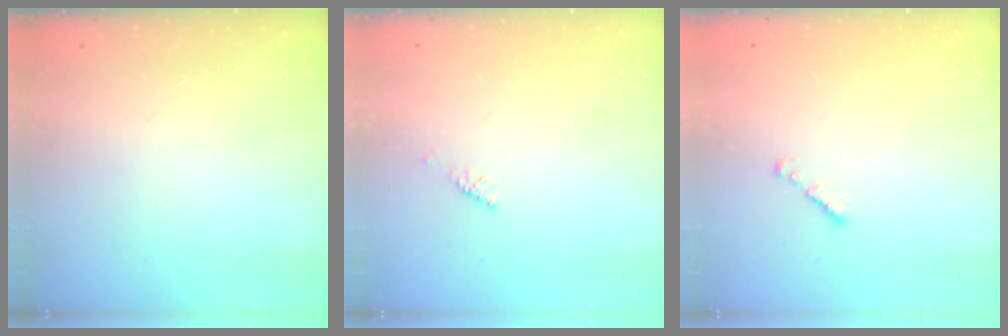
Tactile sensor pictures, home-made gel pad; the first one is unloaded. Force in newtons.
{"total": 2.4, "press": 2.3, "slide": 0.7}
{"total": 0.8, "press": 0.7, "slide": 0.4}